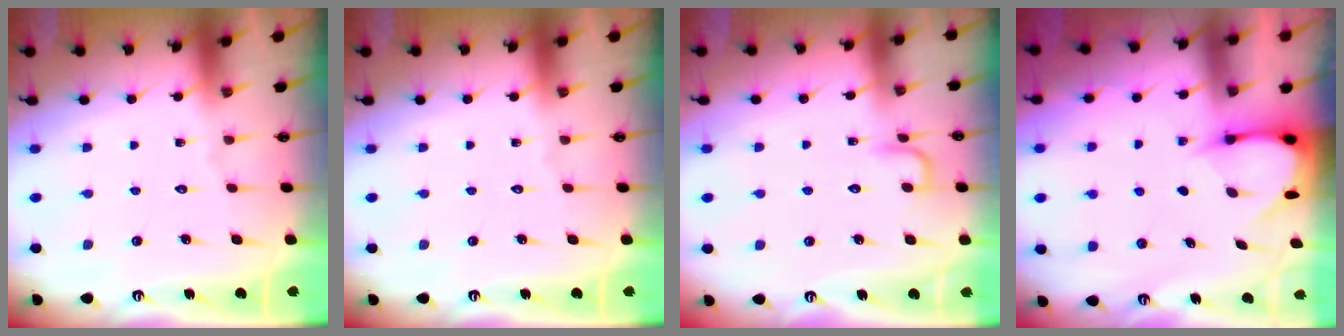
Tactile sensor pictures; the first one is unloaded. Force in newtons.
{"total": 0.0}
{"total": 5.0, "press": 5.0, "slide": 0.5}
{"total": 3.9, "press": 3.8, "slide": 0.3}